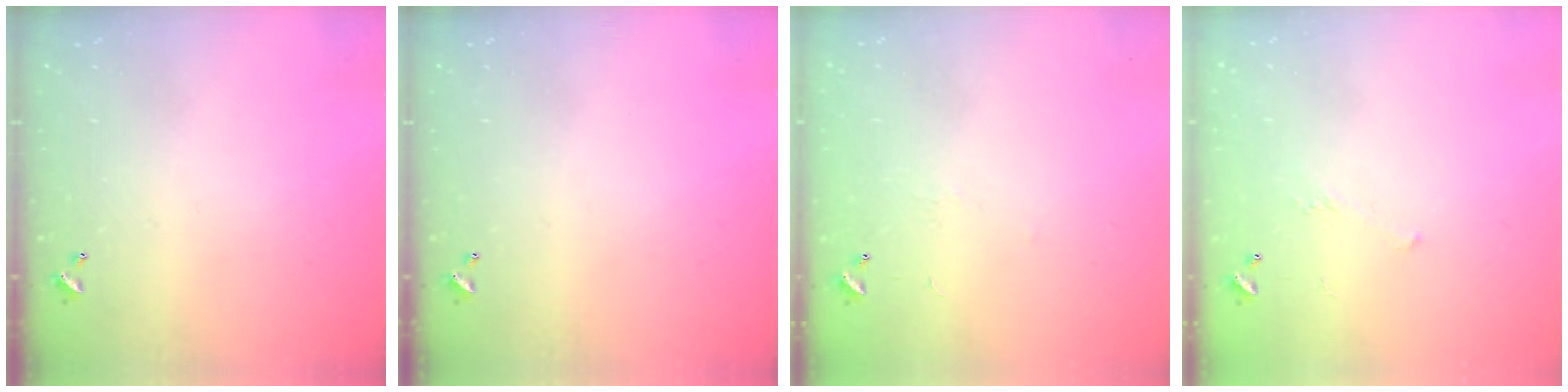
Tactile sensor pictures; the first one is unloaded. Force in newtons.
{"total": 0.0}
{"total": 6.4, "press": 6.3, "slide": 0.9}
{"total": 4.8, "press": 4.7, "slide": 0.9}